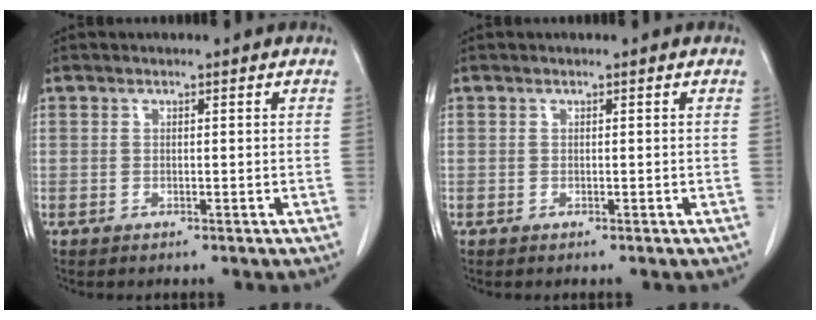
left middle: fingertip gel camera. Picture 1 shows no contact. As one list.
[{"total": 0.0}]